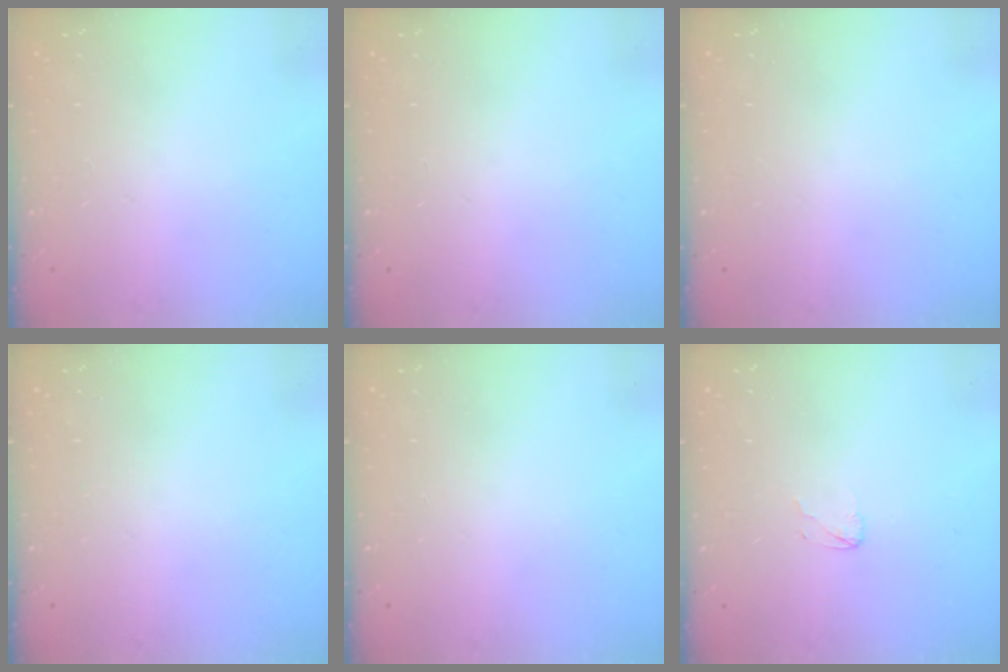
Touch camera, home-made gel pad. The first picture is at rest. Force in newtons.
{"total": 0.0}
{"total": 0.0}
{"total": 0.0}
{"total": 0.0}
{"total": 2.4, "press": 2.4, "slide": 0.2}